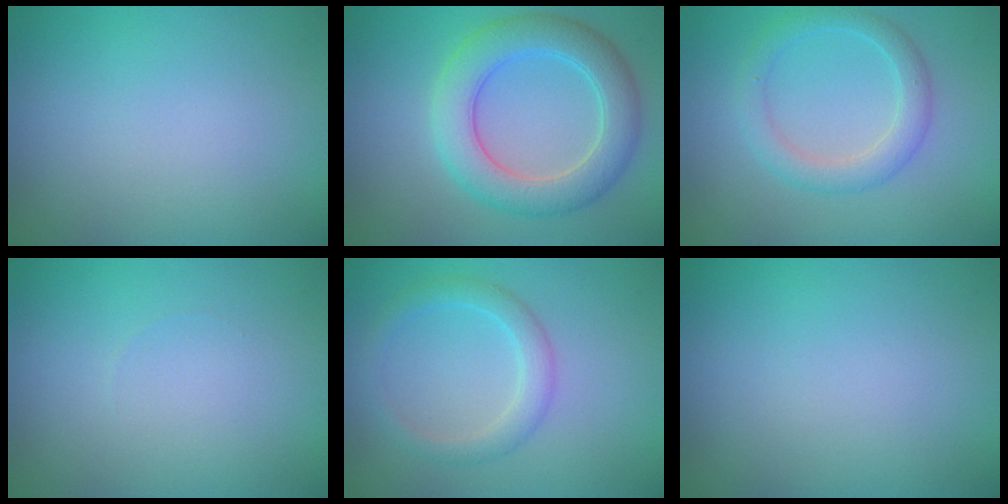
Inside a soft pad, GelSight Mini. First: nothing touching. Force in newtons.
{"total": 5.8, "press": 5.8, "slide": 0.2}
{"total": 2.8, "press": 2.8, "slide": 0.0}
{"total": 0.0}
{"total": 2.4, "press": 2.4, "slide": 0.1}
{"total": 0.0}